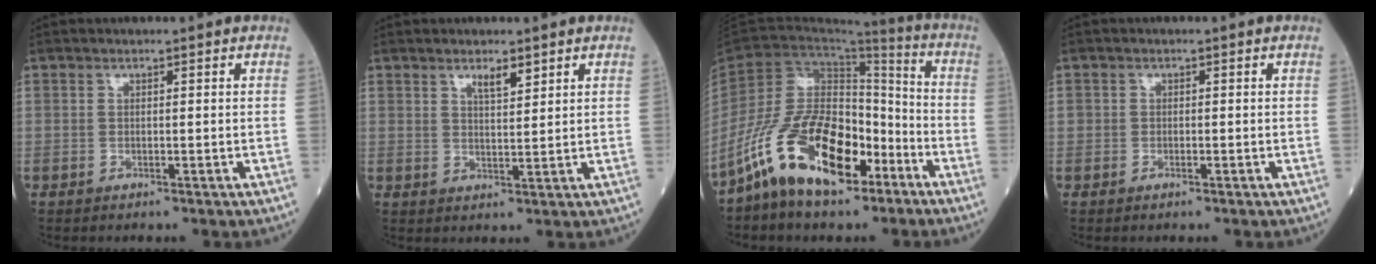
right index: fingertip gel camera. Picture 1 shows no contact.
{"total": 2.9, "force": [2.0, 0.6, 2.0], "torque": [-0.035, -0.002, 0.036]}
{"total": 15.7, "force": [-9.2, 6.8, 10.7], "torque": [-0.216, 0.008, -0.169]}
{"total": 0.9, "force": [-0.5, 0.5, 0.5], "torque": [-0.009, 0.002, -0.007]}